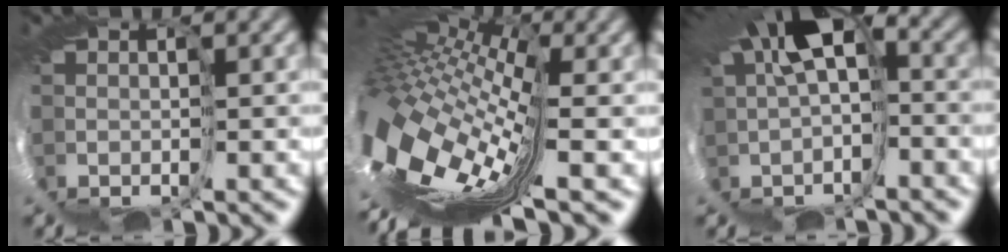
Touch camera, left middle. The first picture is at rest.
{"total": 12.5, "force": [-0.8, 4.7, 11.6], "torque": [-0.193, -0.014, -0.003]}
{"total": 6.3, "force": [0.2, 2.4, 5.8], "torque": [-0.096, -0.009, 0.023]}